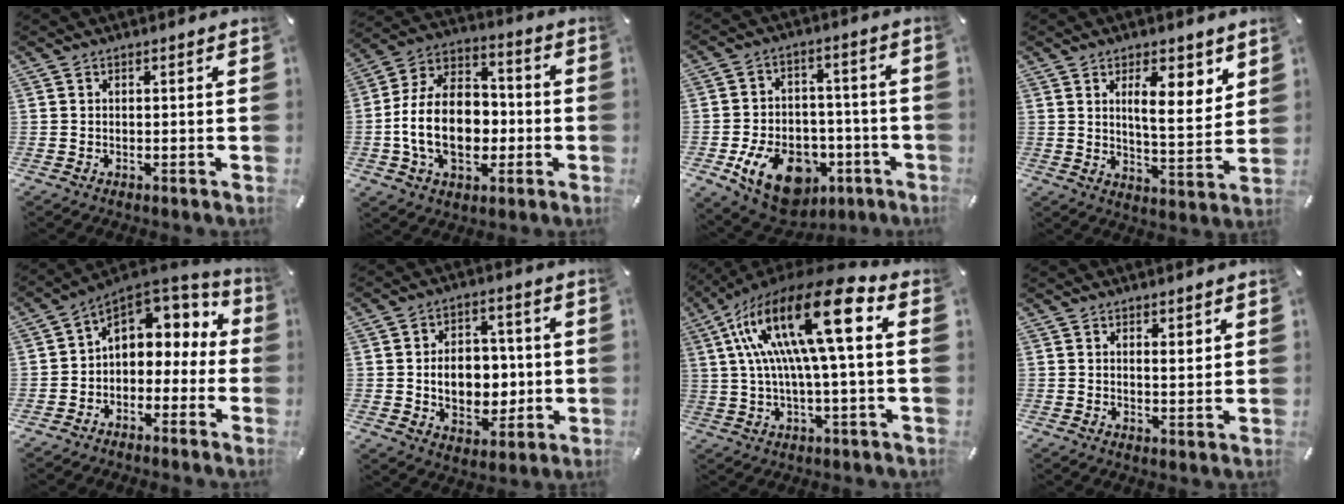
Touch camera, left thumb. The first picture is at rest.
{"total": 17.6, "force": [-3.4, 12.4, 12.0], "torque": [-0.251, 0.017, -0.064]}
{"total": 16.1, "force": [-6.8, 11.1, 9.6], "torque": [-0.141, 0.042, -0.105]}
{"total": 10.0, "force": [4.9, 4.0, 7.8], "torque": [-0.115, -0.023, 0.078]}
{"total": 8.2, "force": [3.1, 6.6, 3.8], "torque": [-0.065, -0.023, 0.061]}
{"total": 11.1, "force": [-0.5, 8.4, 7.3], "torque": [-0.094, 0.009, -0.007]}
{"total": 23.2, "force": [5.7, 6.3, 21.6], "torque": [-0.422, -0.022, 0.080]}
{"total": 2.5, "force": [1.7, 1.1, 1.5], "torque": [-0.016, -0.009, 0.027]}